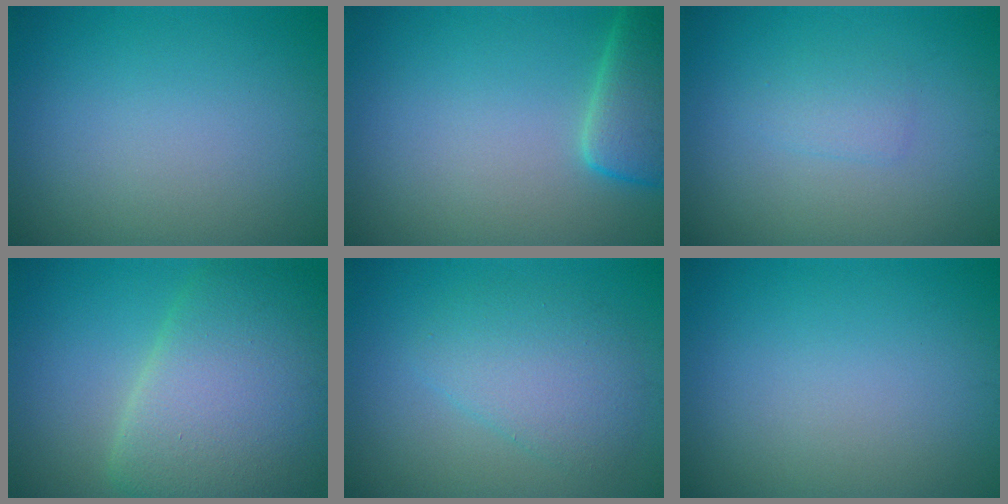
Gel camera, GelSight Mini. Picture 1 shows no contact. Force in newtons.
{"total": 4.8, "press": 4.7, "slide": 0.5}
{"total": 1.4, "press": 1.4, "slide": 0.1}
{"total": 10.1, "press": 10.1, "slide": 0.2}
{"total": 3.5, "press": 3.5, "slide": 0.2}
{"total": 0.0}